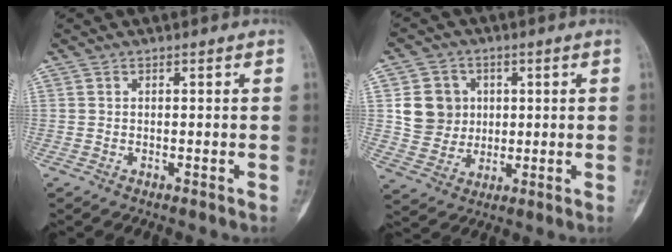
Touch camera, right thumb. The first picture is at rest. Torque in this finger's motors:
{"motor_torque": [0.71, 0.38, -0.06, -0.63, -0.09]}